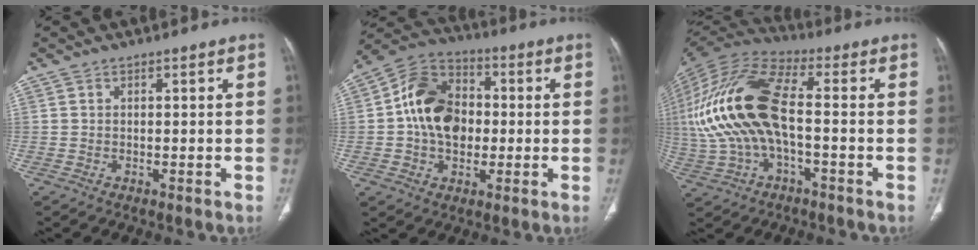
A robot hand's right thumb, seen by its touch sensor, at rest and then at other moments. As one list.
[{"total": 14.6, "force": [0.1, 10.8, 9.9], "torque": [-0.144, 0.027, -0.007]}, {"total": 20.8, "force": [-0.9, 9.6, 18.4], "torque": [-0.402, 0.032, -0.017]}]